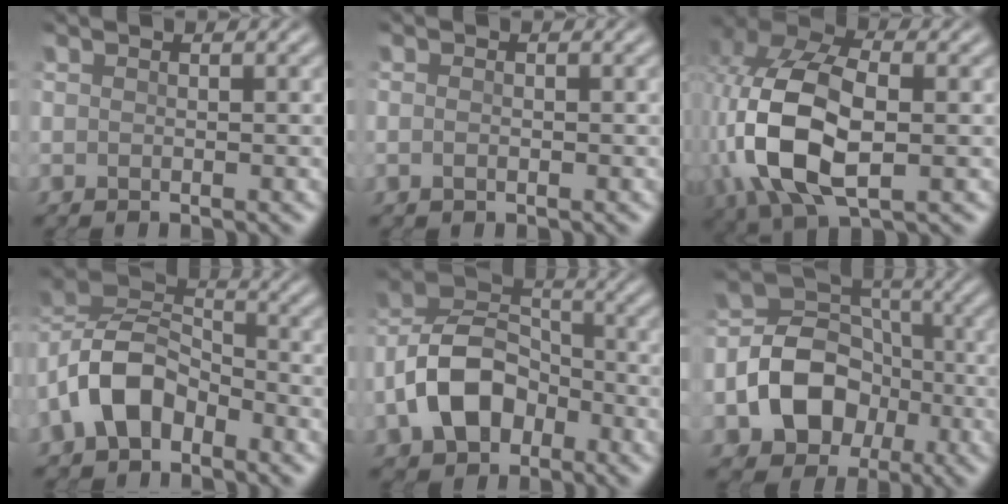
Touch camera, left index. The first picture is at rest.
{"total": 0.5, "force": [-0.2, 0.3, 0.4], "torque": [-0.011, 0.002, -0.007]}
{"total": 11.0, "force": [-1.3, 6.0, 9.2], "torque": [-0.212, 0.004, -0.027]}
{"total": 7.2, "force": [-3.5, 4.3, 4.7], "torque": [-0.096, 0.015, -0.082]}
{"total": 8.2, "force": [-3.4, 5.5, 5.0], "torque": [-0.099, 0.009, -0.076]}
{"total": 9.1, "force": [-2.8, 7.1, 5.0], "torque": [-0.094, 0.000, -0.064]}